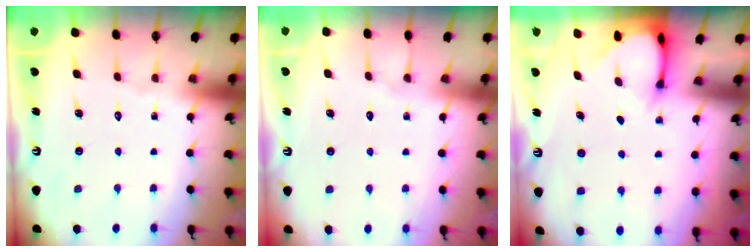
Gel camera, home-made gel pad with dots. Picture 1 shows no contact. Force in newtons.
{"total": 2.6, "press": 2.6, "slide": 0.4}
{"total": 3.1, "press": 3.1, "slide": 0.2}